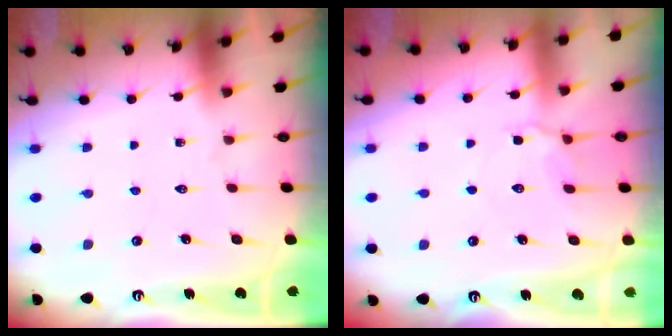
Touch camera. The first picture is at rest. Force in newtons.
{"total": 4.3, "press": 4.2, "slide": 0.8}